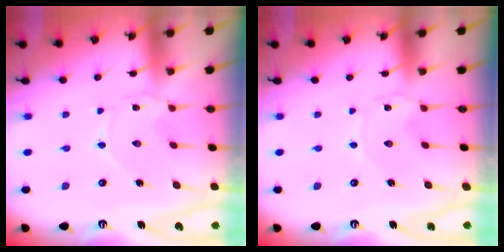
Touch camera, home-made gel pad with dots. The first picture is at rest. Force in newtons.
{"total": 0.0}